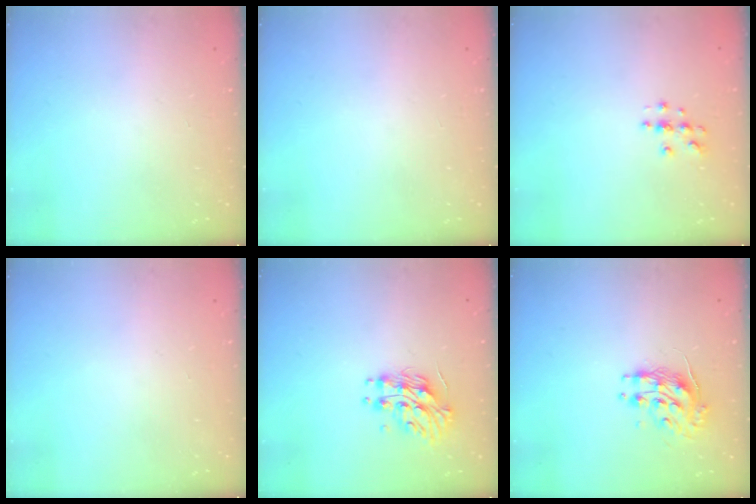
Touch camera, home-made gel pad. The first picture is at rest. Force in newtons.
{"total": 0.0}
{"total": 4.0, "press": 4.0, "slide": 0.5}
{"total": 0.0}
{"total": 11.6, "press": 11.6, "slide": 0.0}
{"total": 9.3, "press": 9.3, "slide": 0.5}